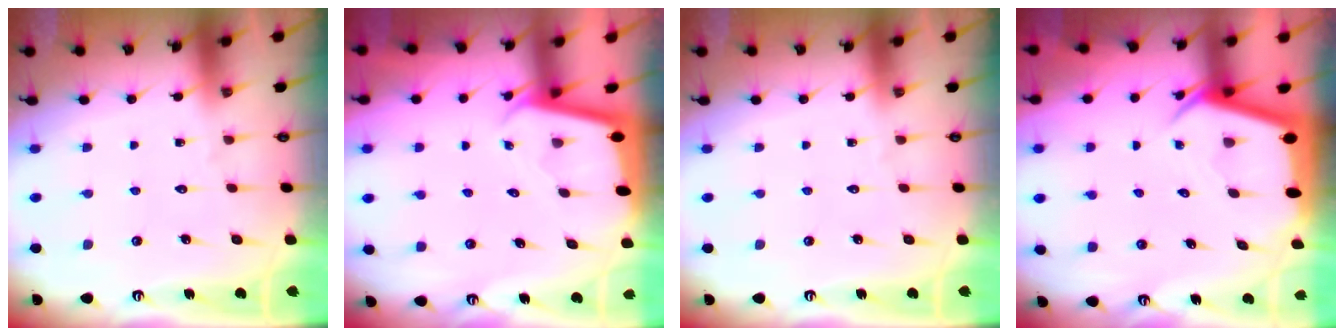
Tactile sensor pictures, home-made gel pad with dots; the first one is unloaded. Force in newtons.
{"total": 1.9, "press": 1.9, "slide": 0.1}
{"total": 0.0}
{"total": 3.8, "press": 3.8, "slide": 0.4}